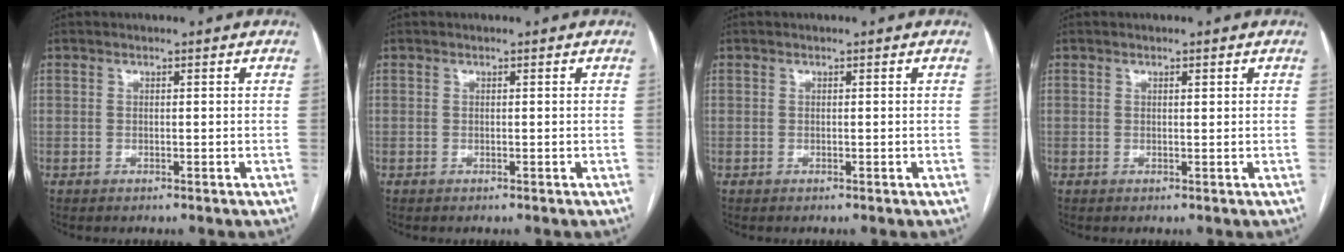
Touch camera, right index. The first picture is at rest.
{"total": 0.0}
{"total": 0.0}
{"total": 0.6, "force": [0.3, 0.1, 0.5], "torque": [-0.010, -0.001, 0.005]}